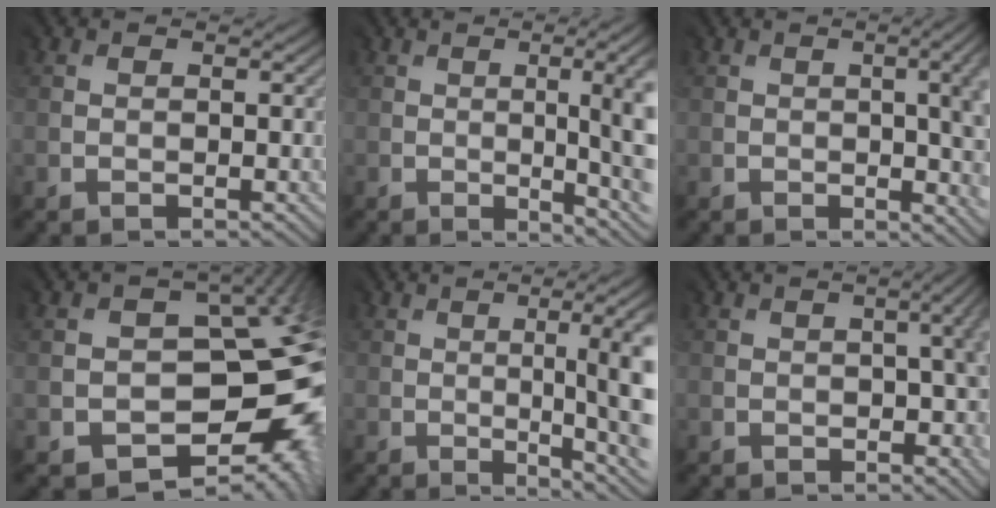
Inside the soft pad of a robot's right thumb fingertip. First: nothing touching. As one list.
[{"total": 7.9, "force": [-0.9, 1.9, 7.7], "torque": [-0.086, 0.011, -0.011]}, {"total": 10.9, "force": [-0.6, 4.6, 9.8], "torque": [-0.080, 0.010, -0.003]}, {"total": 12.6, "force": [-4.4, 9.0, 7.7], "torque": [-0.064, -0.015, -0.053]}, {"total": 9.8, "force": [-0.7, 2.2, 9.5], "torque": [-0.102, 0.015, -0.003]}, {"total": 7.5, "force": [-0.5, 3.0, 6.9], "torque": [-0.045, 0.003, -0.008]}]